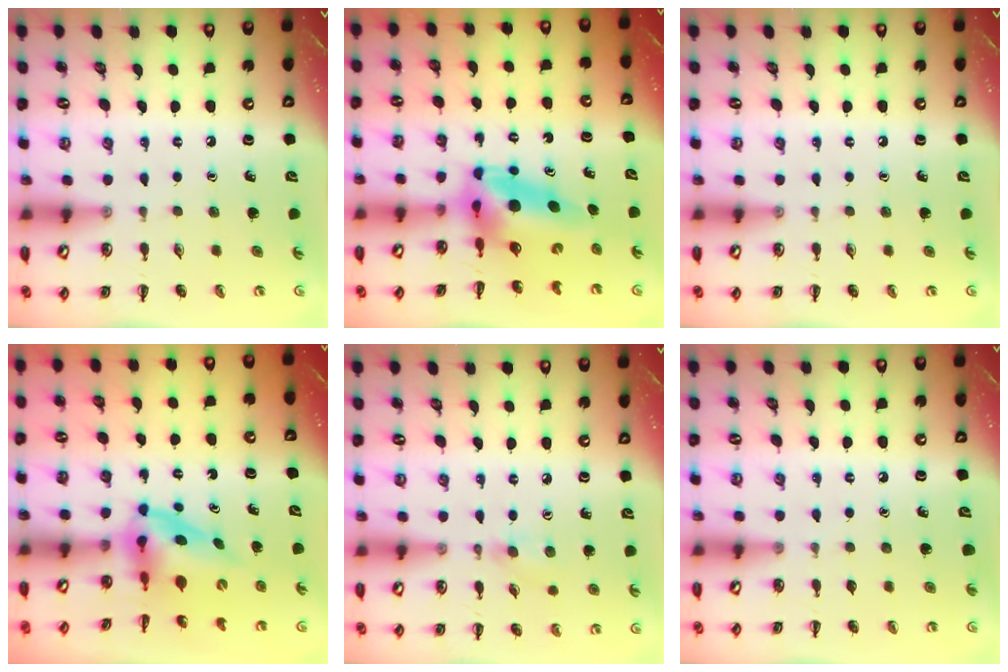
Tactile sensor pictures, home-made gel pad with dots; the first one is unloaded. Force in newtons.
{"total": 8.6, "press": 8.3, "slide": 2.4}
{"total": 0.0}
{"total": 3.9, "press": 3.8, "slide": 0.7}
{"total": 4.8, "press": 4.4, "slide": 1.8}
{"total": 0.0}